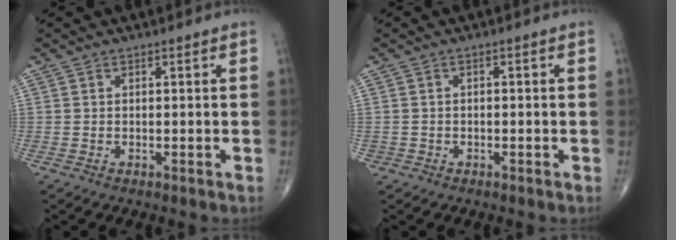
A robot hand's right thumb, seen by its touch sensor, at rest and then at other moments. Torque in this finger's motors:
{"motor_torque": [-0.14, 0.11, -0.22, -0.17, 0.03]}